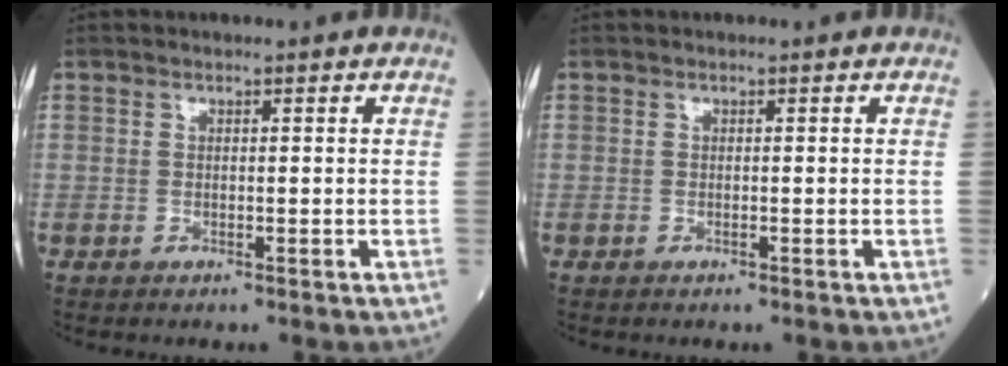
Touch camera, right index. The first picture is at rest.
{"total": 0.0}